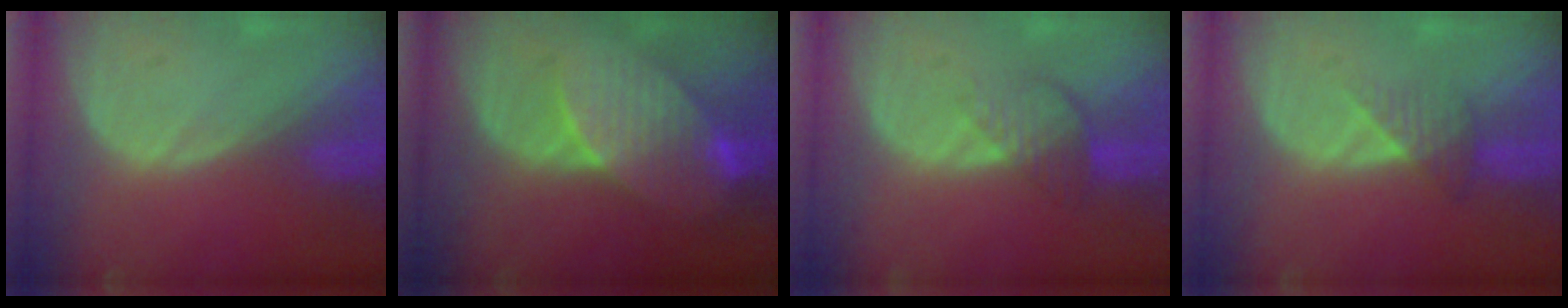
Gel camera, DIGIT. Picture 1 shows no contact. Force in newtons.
{"total": 8.2, "press": 7.7, "slide": 2.7}
{"total": 4.5, "press": 3.9, "slide": 2.3}
{"total": 3.4, "press": 3.0, "slide": 1.7}